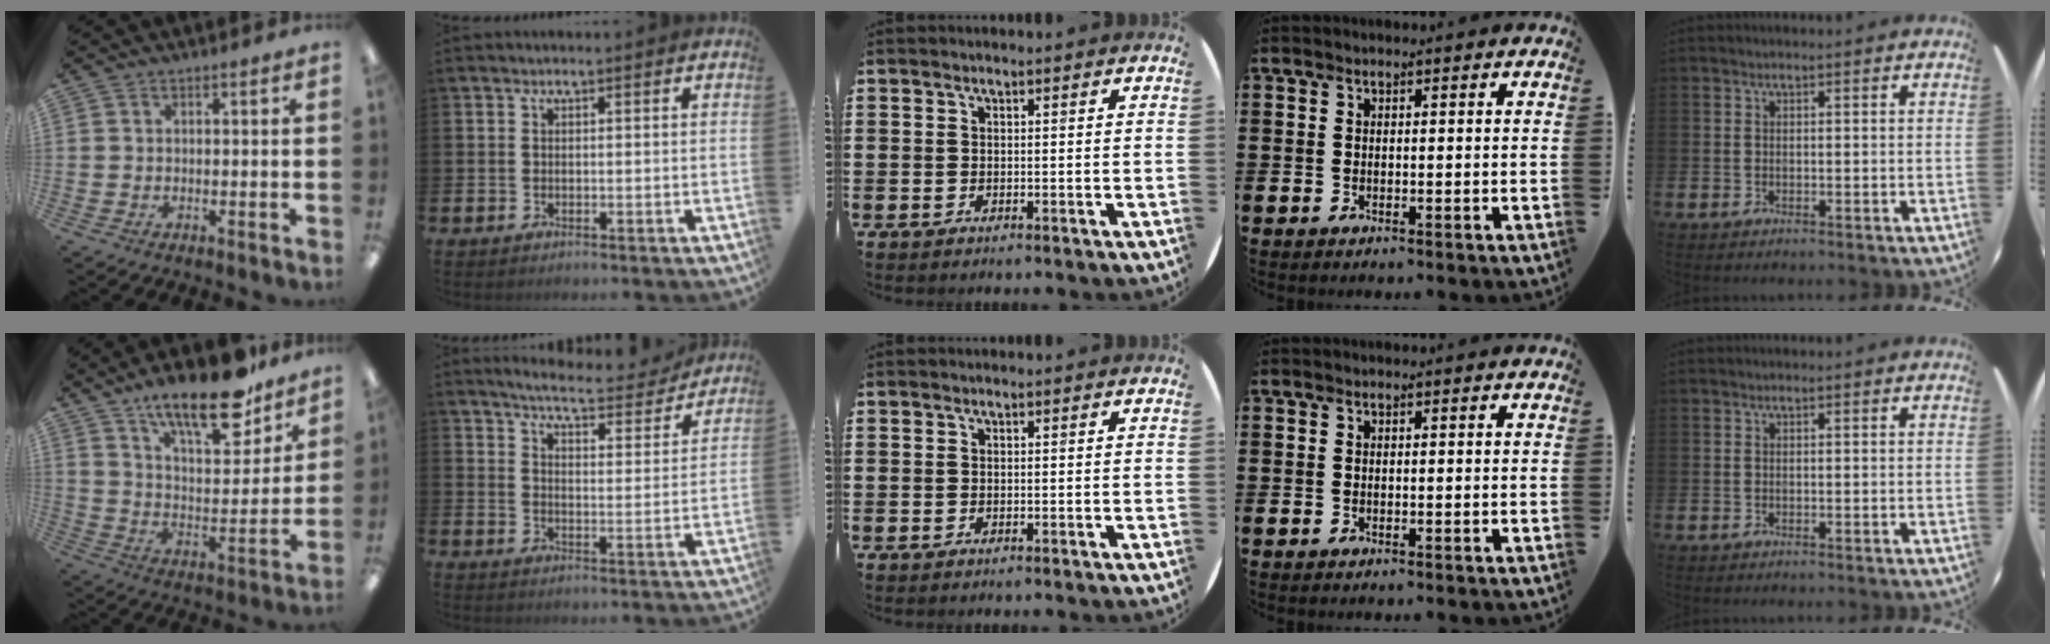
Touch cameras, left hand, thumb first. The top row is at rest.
{"thumb": {"total": 19.6, "force": [14.3, 6.7, 11.6], "torque": [-0.176, -0.085, 0.236]}, "index": {"total": 6.0, "force": [5.8, 0.5, 1.6], "torque": [-0.044, -0.042, 0.095]}}